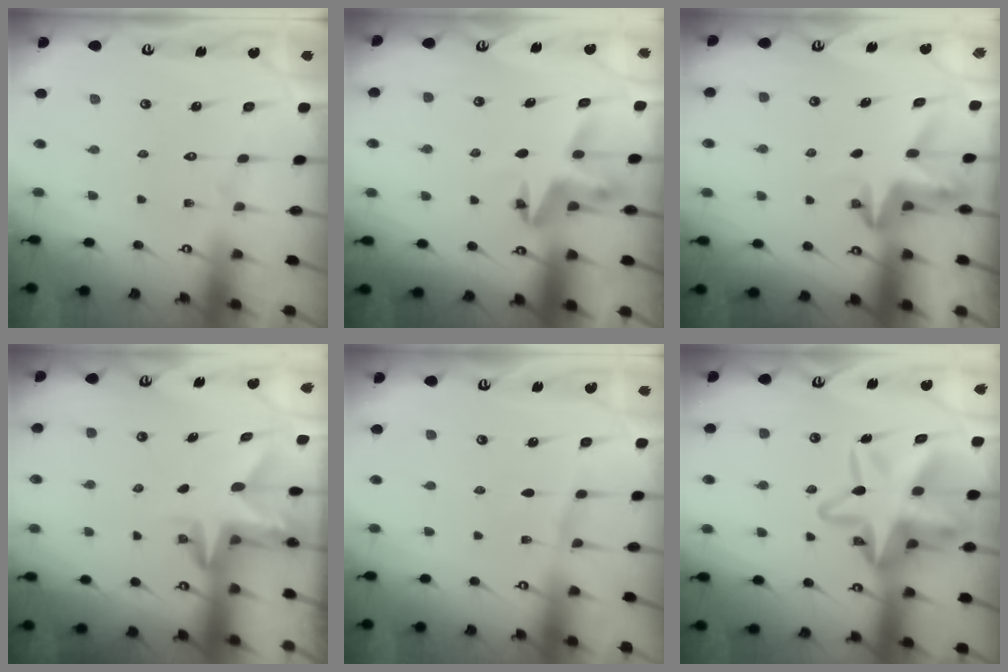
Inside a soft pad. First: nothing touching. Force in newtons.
{"total": 5.1, "press": 5.1, "slide": 0.2}
{"total": 3.9, "press": 3.9, "slide": 0.3}
{"total": 3.0, "press": 3.0, "slide": 0.3}
{"total": 2.2, "press": 2.2, "slide": 0.4}
{"total": 19.1, "press": 18.7, "slide": 3.4}